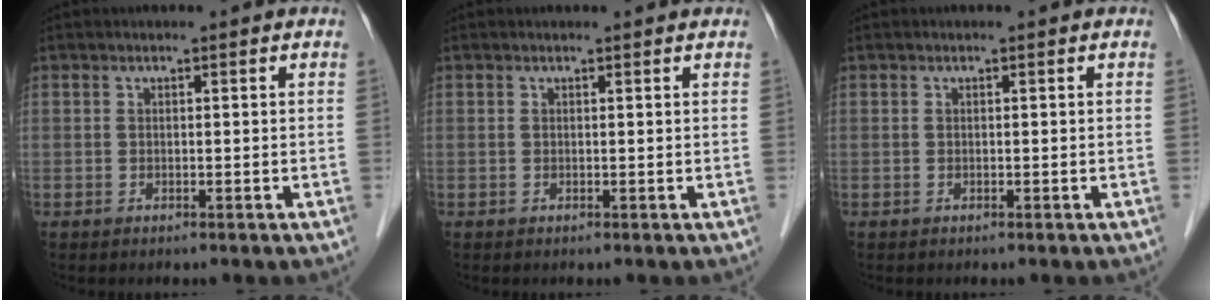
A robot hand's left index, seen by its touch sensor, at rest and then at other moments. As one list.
[{"total": 1.2, "force": [1.2, 0.0, 0.1], "torque": [-0.012, 0.003, 0.010]}, {"total": 0.0}]